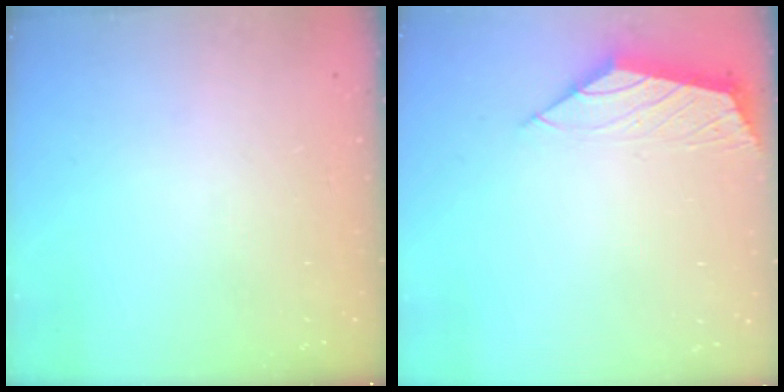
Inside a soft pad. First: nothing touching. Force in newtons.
{"total": 2.1, "press": 2.0, "slide": 0.5}